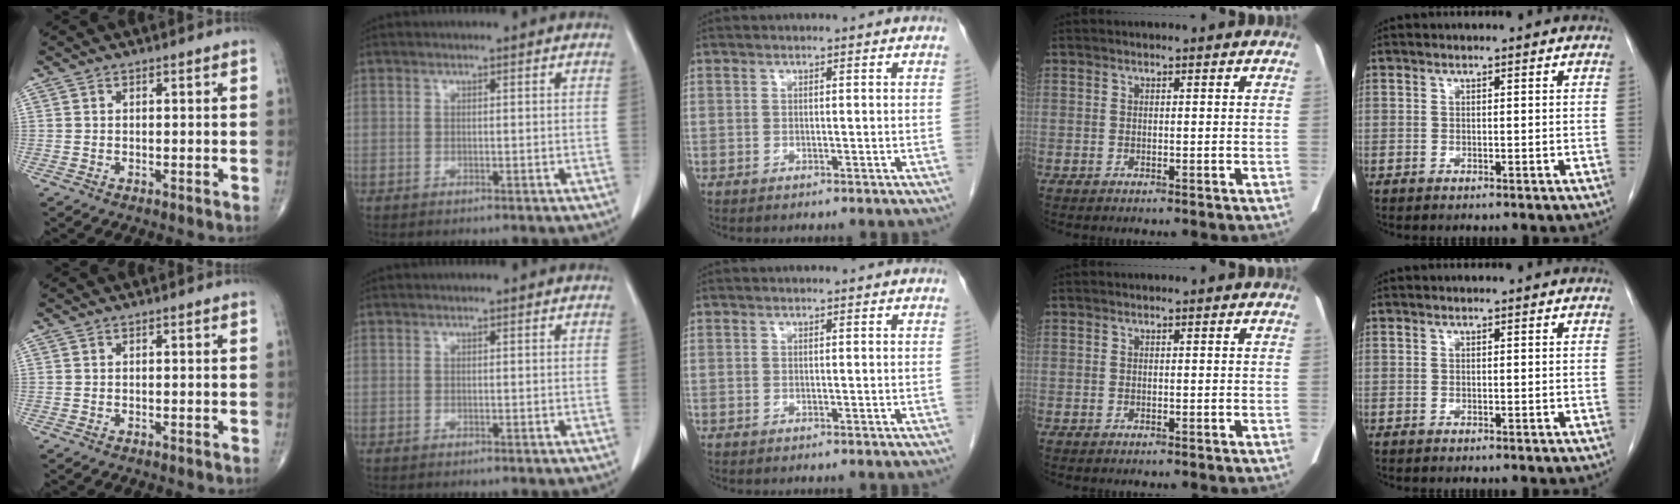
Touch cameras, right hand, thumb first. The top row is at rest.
{}